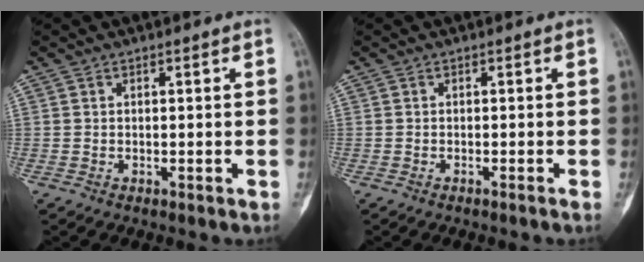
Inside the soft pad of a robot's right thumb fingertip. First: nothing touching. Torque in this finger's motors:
{"motor_torque": [0.44, 0.31, 0.27, 0.12, -0.07]}